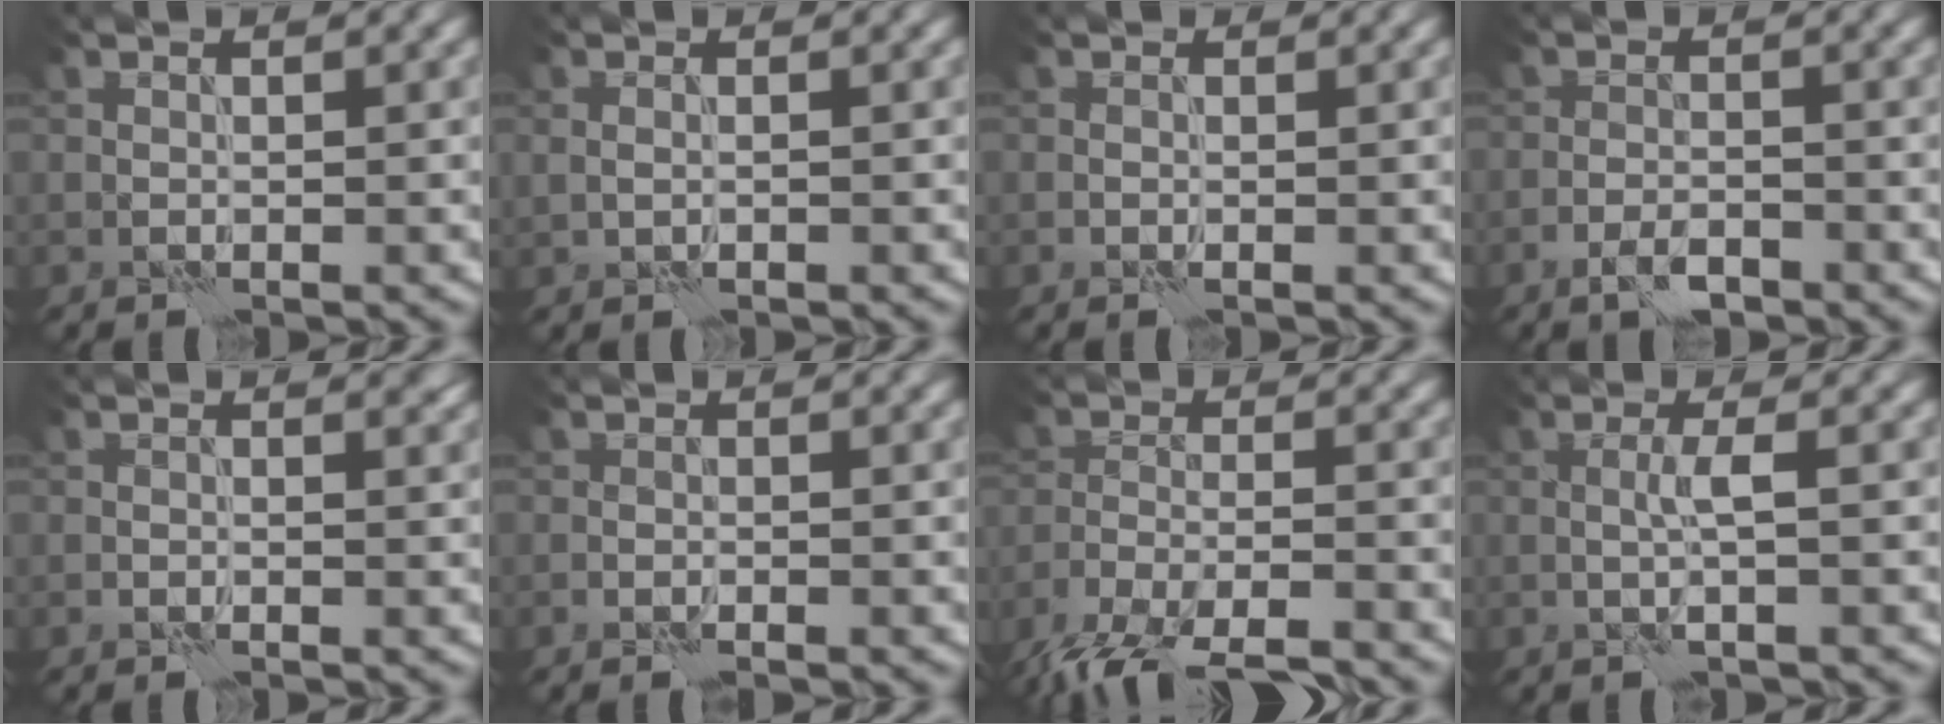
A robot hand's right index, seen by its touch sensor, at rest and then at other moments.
{"total": 1.0, "force": [0.3, 0.7, 0.7], "torque": [-0.014, -0.001, 0.005]}
{"total": 0.6, "force": [0.0, 0.5, 0.3], "torque": [-0.006, -0.003, -0.004]}
{"total": 2.4, "force": [-1.7, 0.8, 1.5], "torque": [-0.027, 0.002, -0.035]}
{"total": 0.8, "force": [0.1, 0.5, 0.5], "torque": [-0.003, -0.004, 0.001]}
{"total": 0.6, "force": [-0.3, 0.2, 0.5], "torque": [-0.009, 0.000, -0.007]}
{"total": 9.7, "force": [-8.4, 2.4, 4.2], "torque": [-0.074, -0.026, -0.141]}
{"total": 1.7, "force": [-0.1, 0.0, 1.7], "torque": [-0.034, 0.003, -0.003]}